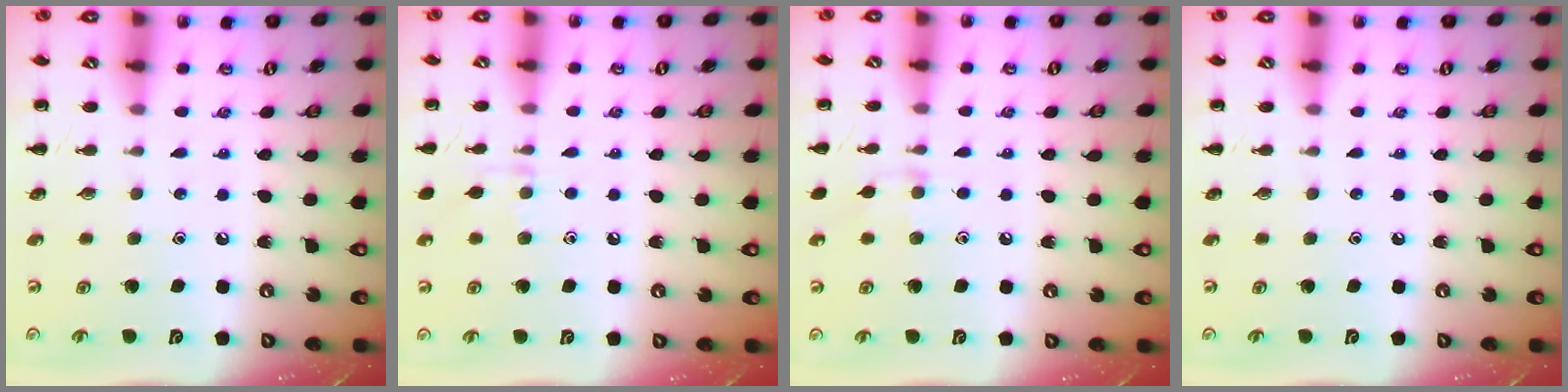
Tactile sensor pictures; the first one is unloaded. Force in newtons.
{"total": 7.1, "press": 6.6, "slide": 2.7}
{"total": 7.3, "press": 7.0, "slide": 2.0}
{"total": 0.0}